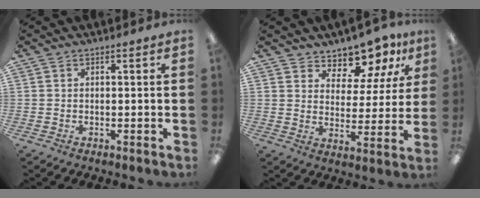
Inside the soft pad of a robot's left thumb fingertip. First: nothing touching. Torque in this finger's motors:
{"motor_torque": [0.24, 0.35, 0.05, -0.02, -0.05]}